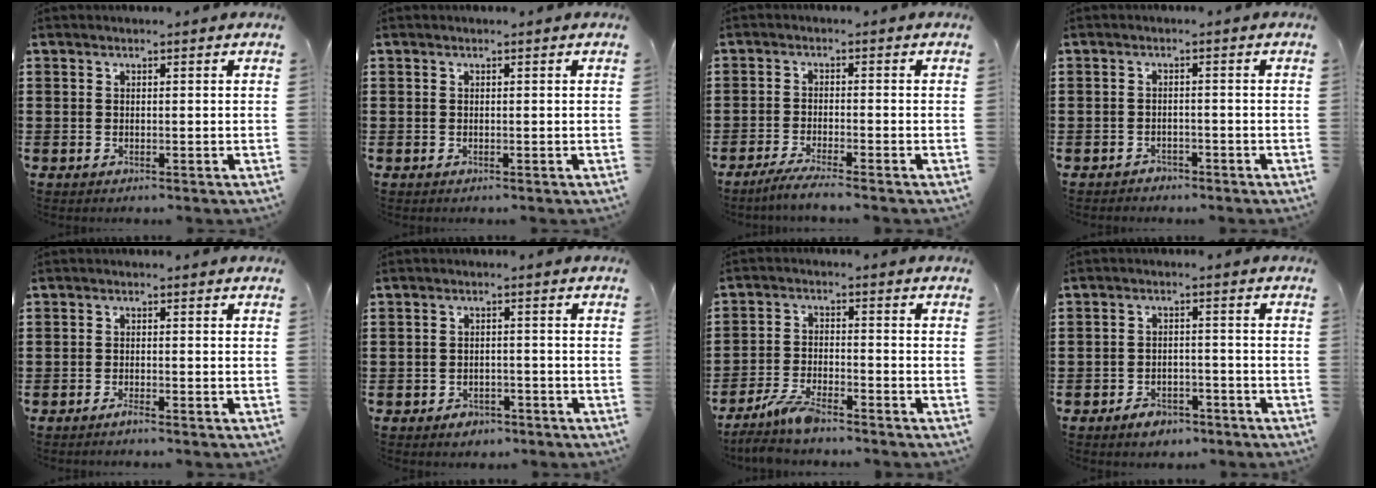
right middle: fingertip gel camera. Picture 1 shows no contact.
{"total": 0.0}
{"total": 2.8, "force": [-2.4, -0.3, 1.3], "torque": [-0.030, -0.004, -0.048]}
{"total": 1.4, "force": [-1.4, 0.5, 0.0], "torque": [-0.005, 0.002, -0.031]}
{"total": 1.2, "force": [-1.0, 0.0, 0.8], "torque": [-0.014, -0.005, -0.018]}
{"total": 1.8, "force": [-1.5, 0.9, 0.2], "torque": [-0.010, 0.000, -0.034]}
{"total": 5.4, "force": [-4.5, 0.8, 2.7], "torque": [-0.072, -0.008, -0.092]}
{"total": 3.0, "force": [-2.7, 1.3, 0.6], "torque": [-0.015, 0.007, -0.054]}